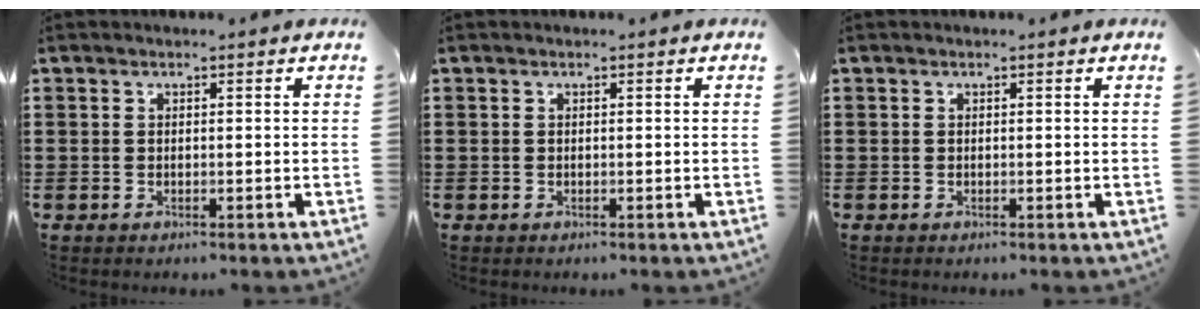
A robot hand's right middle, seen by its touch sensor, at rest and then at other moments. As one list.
[{"total": 0.0}, {"total": 0.0}]